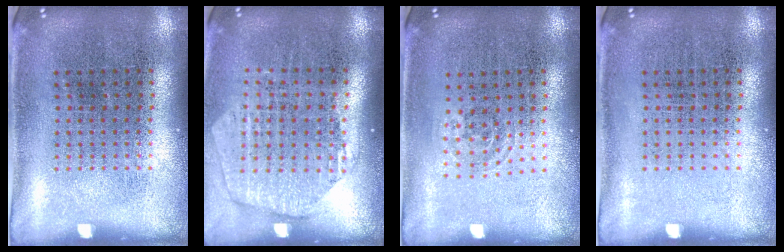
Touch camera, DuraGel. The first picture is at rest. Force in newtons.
{"total": 1.7, "press": 1.5, "slide": 0.8}
{"total": 0.7, "press": 0.5, "slide": 0.5}
{"total": 0.0}